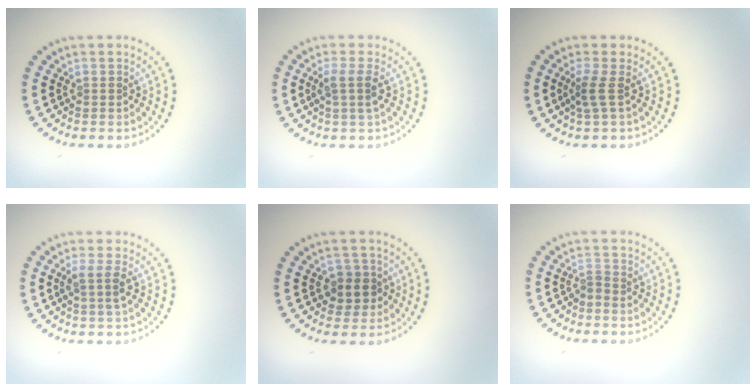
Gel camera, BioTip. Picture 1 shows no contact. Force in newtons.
{"total": 1.9, "press": 1.5, "slide": 1.2}
{"total": 1.8, "press": 1.1, "slide": 1.4}
{"total": 1.8, "press": 1.5, "slide": 1.1}
{"total": 2.5, "press": 2.3, "slide": 0.9}
{"total": 0.8, "press": 0.3, "slide": 0.7}